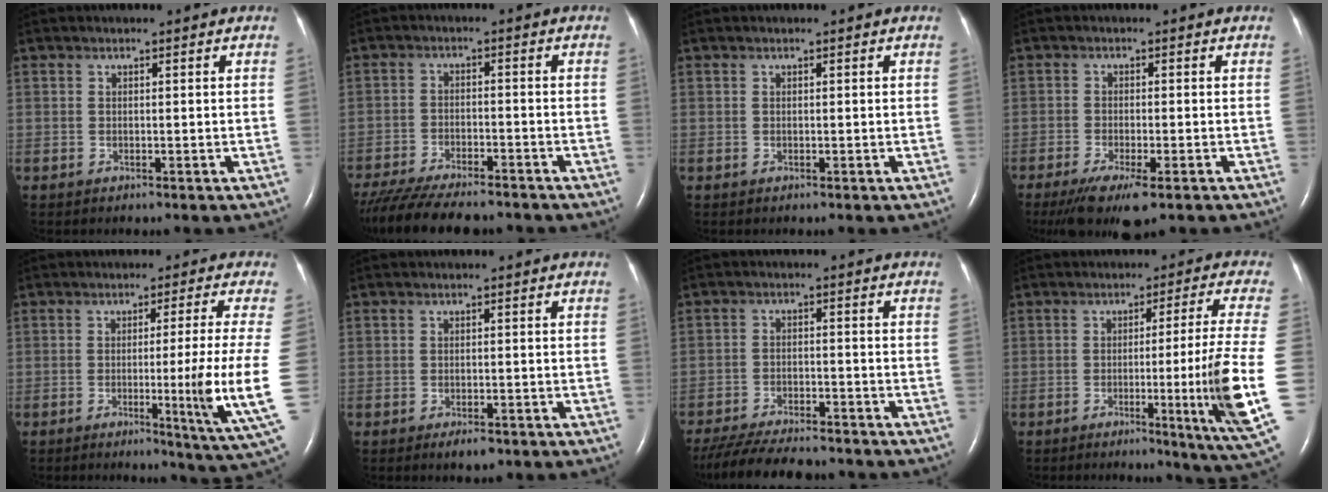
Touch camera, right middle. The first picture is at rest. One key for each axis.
{"total": 15.7, "fx": -13.6, "fy": 3.3, "fz": 7.2, "tx": -0.152, "ty": -0.024, "tz": -0.206}
{"total": 0.0}
{"total": 7.5, "fx": -4.9, "fy": 1.3, "fz": 5.5, "tx": -0.095, "ty": -0.021, "tz": -0.077}
{"total": 10.5, "fx": -1.6, "fy": -2.5, "fz": 10.1, "tx": -0.147, "ty": -0.032, "tz": -0.022}
{"total": 2.1, "fx": -1.4, "fy": 0.8, "fz": 1.5, "tx": -0.026, "ty": -0.002, "tz": -0.017}
{"total": 14.0, "fx": -12.4, "fy": 2.7, "fz": 6.0, "tx": -0.117, "ty": -0.020, "tz": -0.186}
{"total": 13.2, "fx": -2.8, "fy": -2.9, "fz": 12.6, "tx": -0.177, "ty": -0.028, "tz": -0.041}